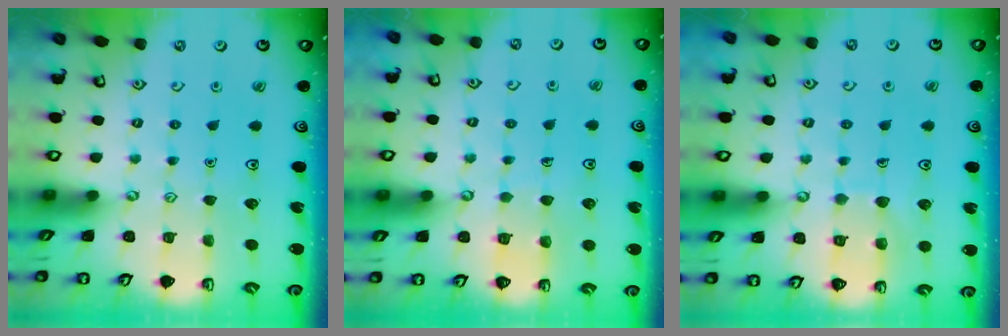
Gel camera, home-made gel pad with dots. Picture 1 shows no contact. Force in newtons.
{"total": 4.2, "press": 4.2, "slide": 0.2}
{"total": 7.5, "press": 7.5, "slide": 0.7}